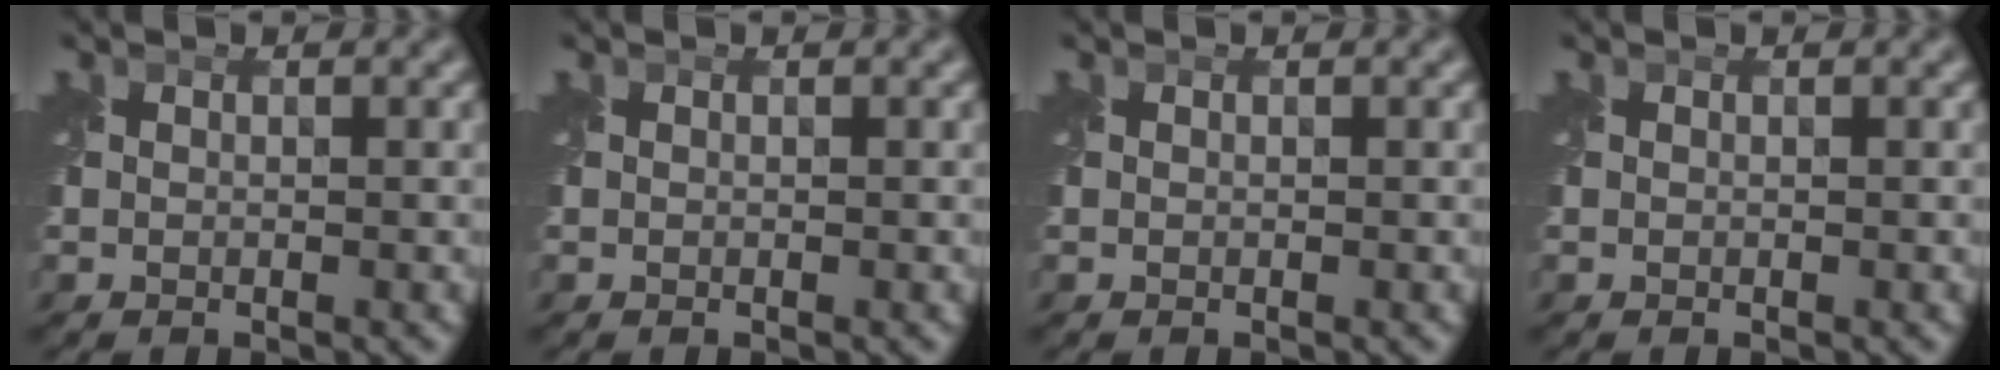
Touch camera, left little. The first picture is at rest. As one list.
[{"total": 0.0}, {"total": 0.0}, {"total": 0.0}]